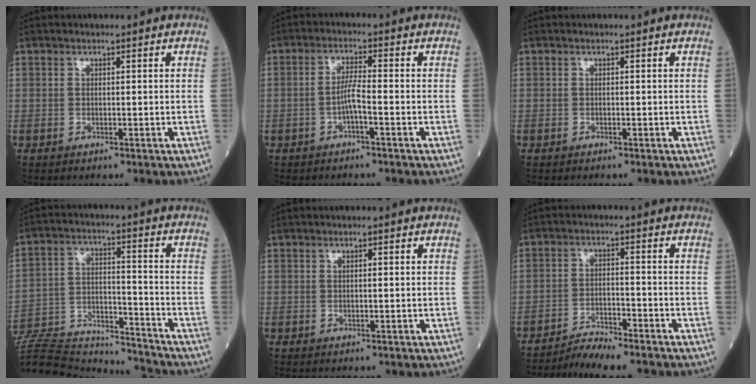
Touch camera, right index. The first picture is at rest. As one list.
[{"total": 3.2, "force": [-1.2, 0.1, 2.9], "torque": [-0.056, 0.006, -0.026]}, {"total": 0.0}, {"total": 22.3, "force": [-21.3, 3.4, 5.4], "torque": [-0.145, 0.001, -0.335]}, {"total": 0.6, "force": [0.2, 0.1, 0.5], "torque": [-0.012, 0.000, 0.004]}, {"total": 5.0, "force": [-4.7, 0.0, 1.5], "torque": [-0.022, -0.012, -0.085]}]